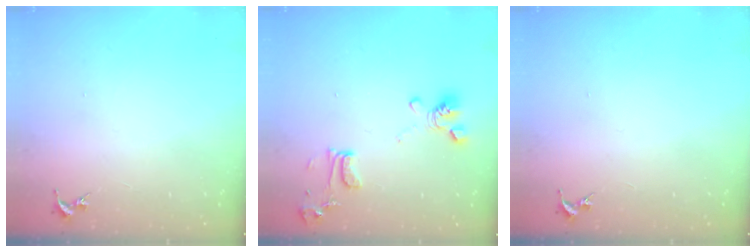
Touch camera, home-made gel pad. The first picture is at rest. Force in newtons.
{"total": 13.5, "press": 13.4, "slide": 1.8}
{"total": 0.0}